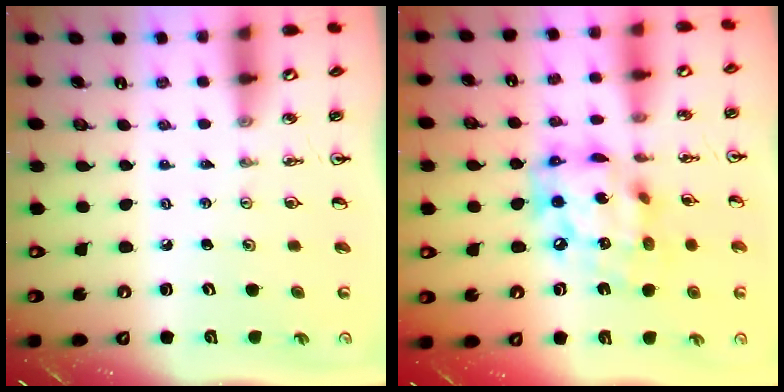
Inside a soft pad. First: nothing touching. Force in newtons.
{"total": 16.5, "press": 16.4, "slide": 1.4}